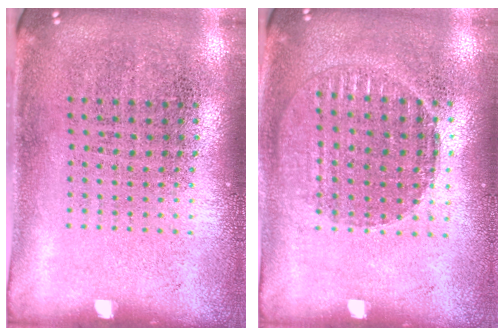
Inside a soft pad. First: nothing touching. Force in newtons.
{"total": 1.2, "press": 1.2, "slide": 0.3}